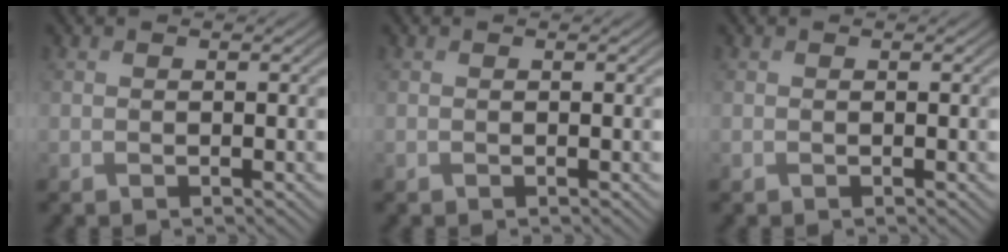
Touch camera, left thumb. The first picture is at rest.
{"total": 0.0}
{"total": 0.0}